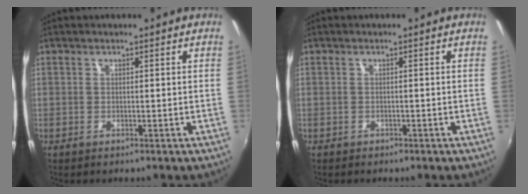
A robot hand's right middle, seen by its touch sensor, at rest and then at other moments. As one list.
[{"total": 0.9, "force": [-0.7, 0.6, 0.0], "torque": [-0.004, -0.001, -0.010]}]